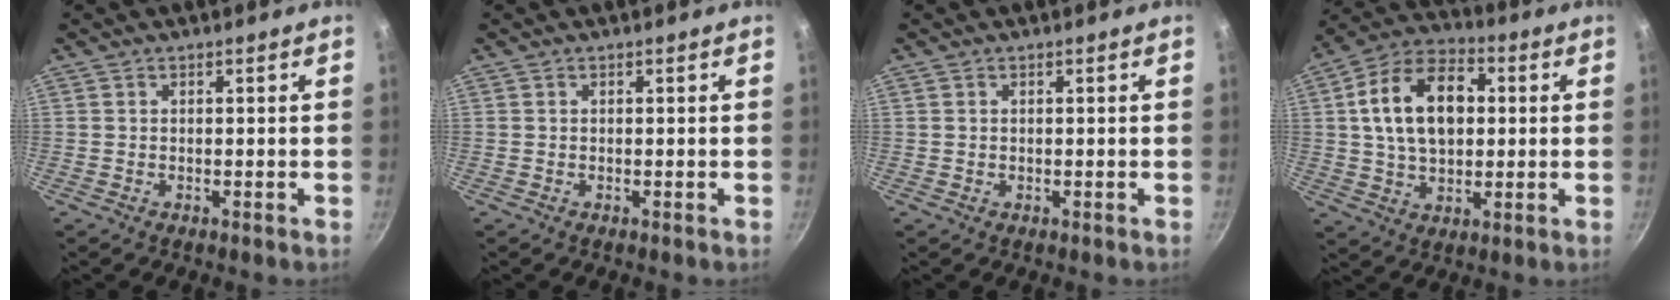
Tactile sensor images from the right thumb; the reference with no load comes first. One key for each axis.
{"total": 0.0}
{"total": 0.0}
{"total": 16.7, "fx": 2.7, "fy": 10.9, "fz": 12.4, "tx": -0.185, "ty": 0.018, "tz": 0.034}